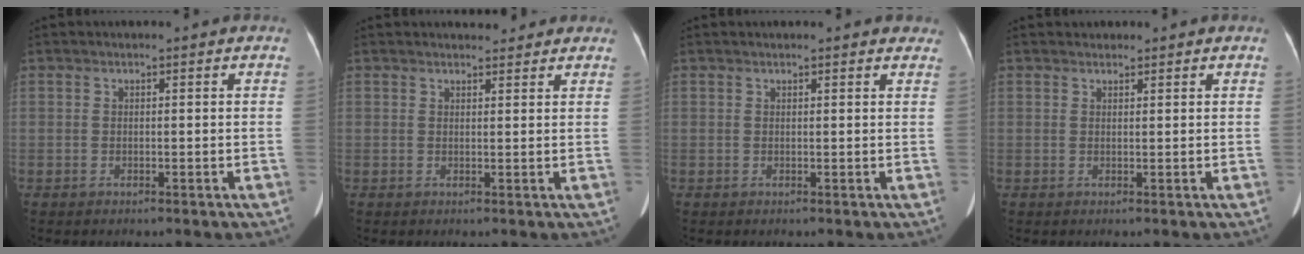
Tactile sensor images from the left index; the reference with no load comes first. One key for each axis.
{"total": 3.7, "fx": 3.4, "fy": 1.2, "fz": 0.8, "tx": -0.007, "ty": 0.013, "tz": 0.041}
{"total": 5.3, "fx": 4.8, "fy": 1.4, "fz": 1.6, "tx": -0.009, "ty": 0.019, "tz": 0.044}
{"total": 1.1, "fx": 1.0, "fy": 0.5, "fz": 0.0, "tx": -0.002, "ty": 0.008, "tz": 0.016}